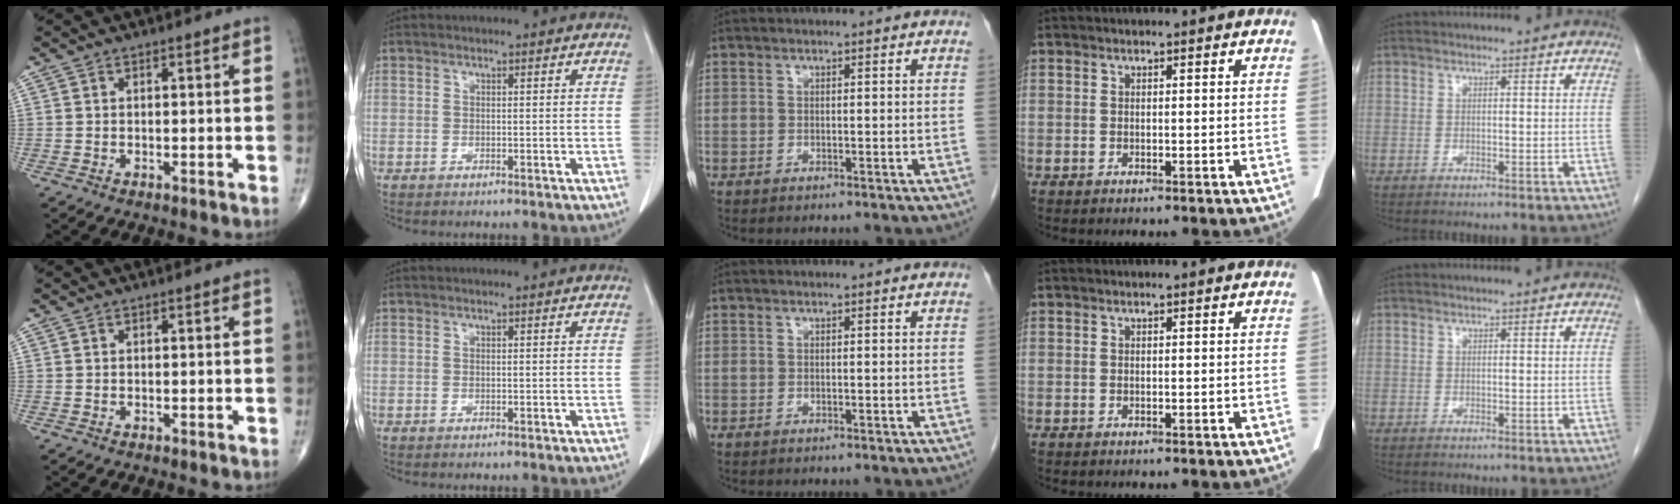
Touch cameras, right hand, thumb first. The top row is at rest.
{}